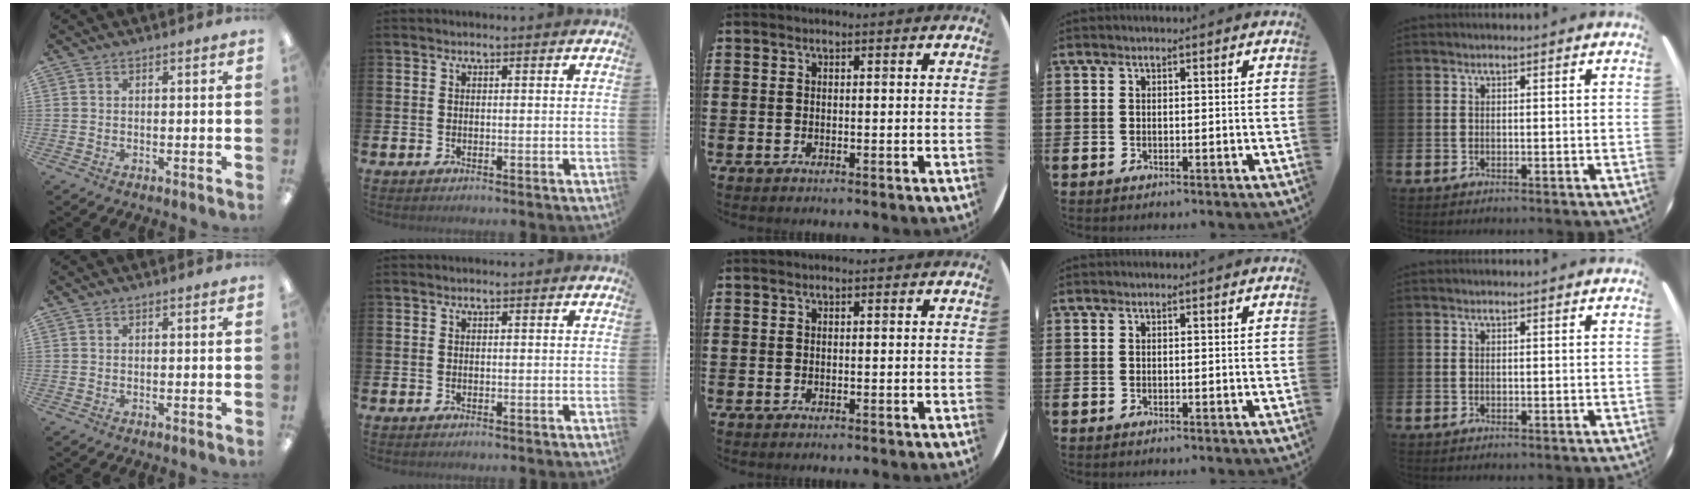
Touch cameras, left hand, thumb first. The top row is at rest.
{}